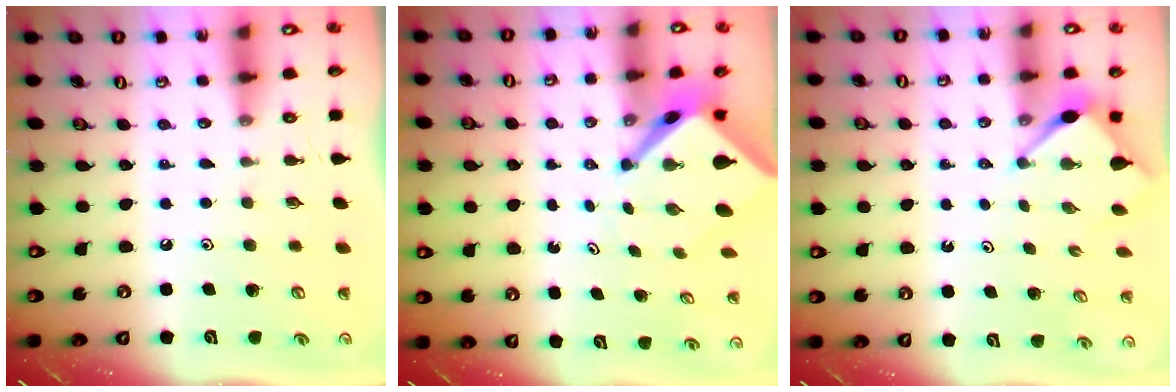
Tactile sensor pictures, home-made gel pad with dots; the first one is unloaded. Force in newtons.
{"total": 4.7, "press": 4.7, "slide": 0.4}
{"total": 3.4, "press": 3.4, "slide": 0.3}